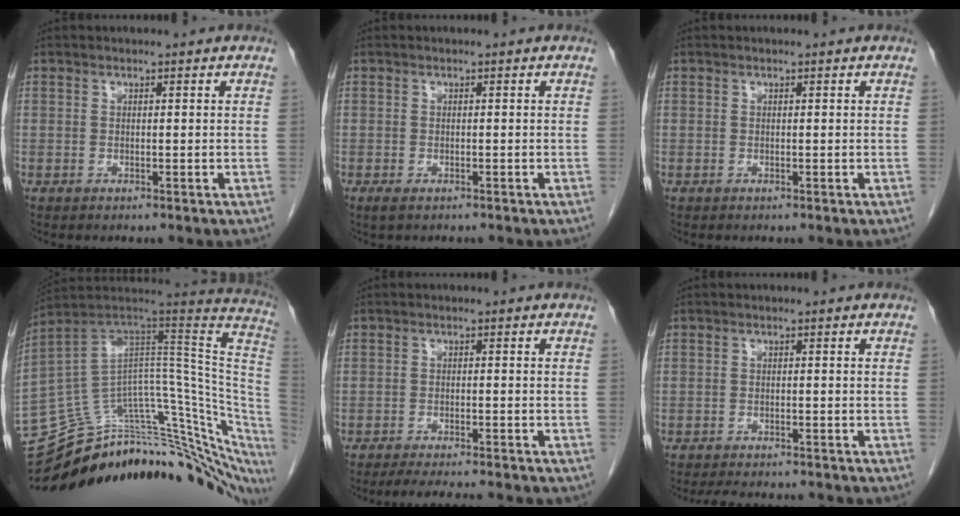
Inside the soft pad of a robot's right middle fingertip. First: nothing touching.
{"total": 1.4, "force": [-0.9, 0.5, 0.9], "torque": [-0.018, -0.003, -0.011]}
{"total": 0.0}
{"total": 30.2, "force": [-25.4, 5.9, 15.1], "torque": [-0.079, 0.043, -0.340]}
{"total": 9.1, "force": [-7.7, 1.6, 4.4], "torque": [-0.059, -0.009, -0.103]}
{"total": 6.1, "force": [-5.6, 1.2, 2.0], "torque": [-0.027, -0.009, -0.078]}